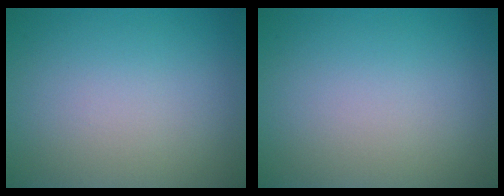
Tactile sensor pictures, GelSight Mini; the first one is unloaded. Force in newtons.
{"total": 0.0}